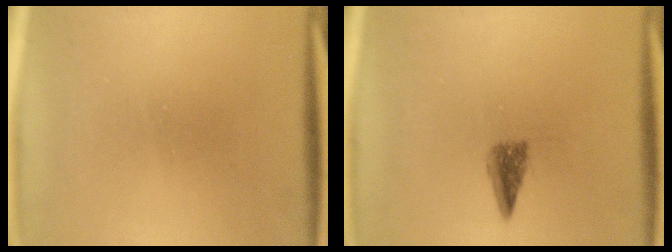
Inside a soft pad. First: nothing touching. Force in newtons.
{"total": 2.7}